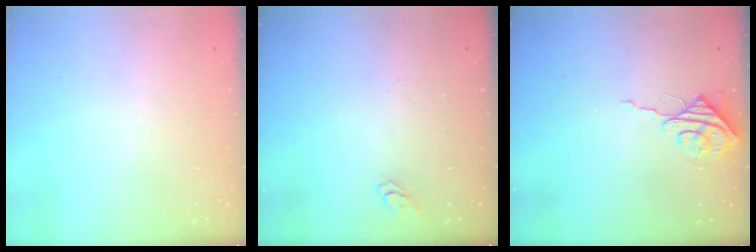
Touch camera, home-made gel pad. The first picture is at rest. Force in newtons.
{"total": 2.7, "press": 2.7, "slide": 0.3}
{"total": 7.6, "press": 7.6, "slide": 0.5}